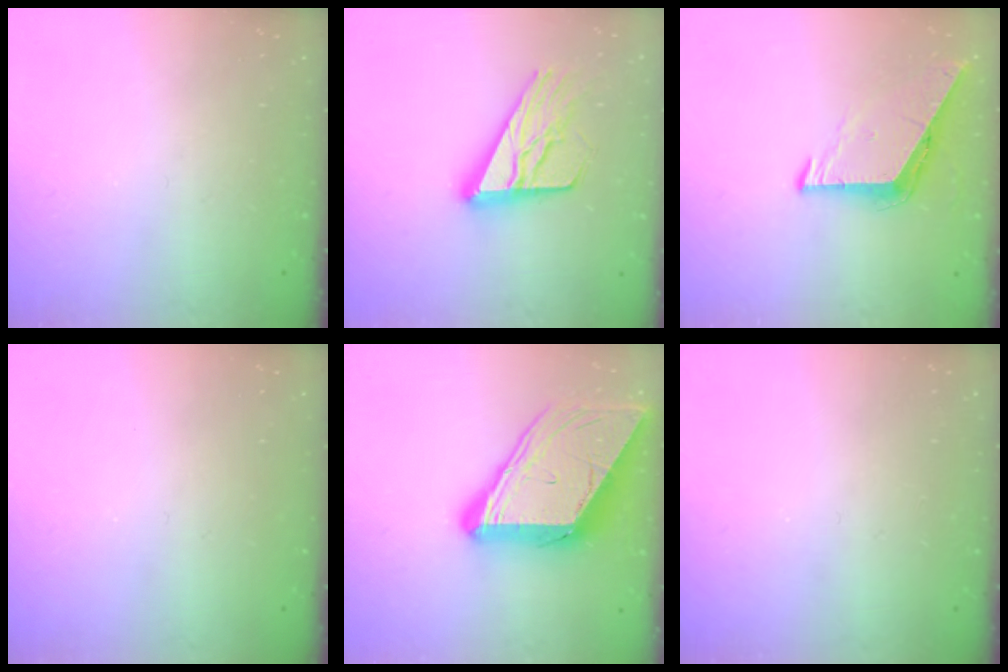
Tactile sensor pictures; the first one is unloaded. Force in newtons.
{"total": 16.5, "press": 16.4, "slide": 1.5}
{"total": 8.4, "press": 8.4, "slide": 0.9}
{"total": 0.0}
{"total": 17.6, "press": 17.5, "slide": 1.9}
{"total": 0.0}